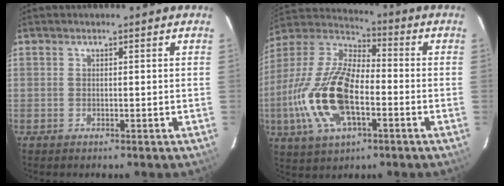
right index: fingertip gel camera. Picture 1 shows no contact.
{"total": 19.5, "force": [-5.1, 8.9, 16.6], "torque": [-0.360, -0.007, -0.098]}